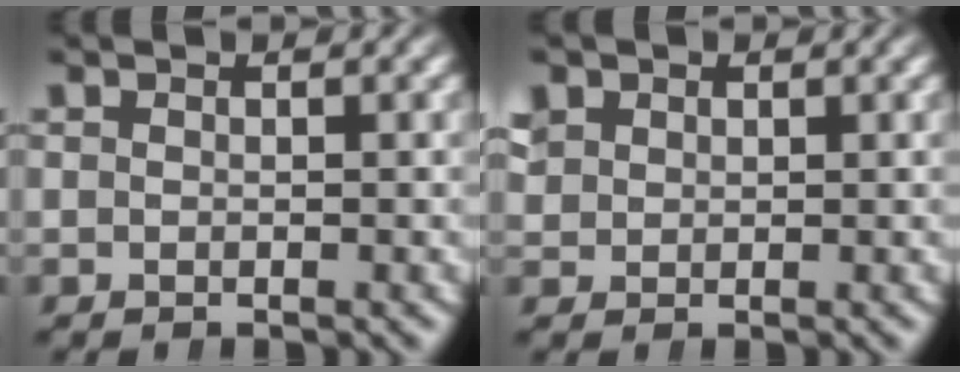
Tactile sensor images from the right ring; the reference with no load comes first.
{"total": 2.6, "force": [1.2, 2.1, 0.9], "torque": [-0.021, 0.003, 0.026]}